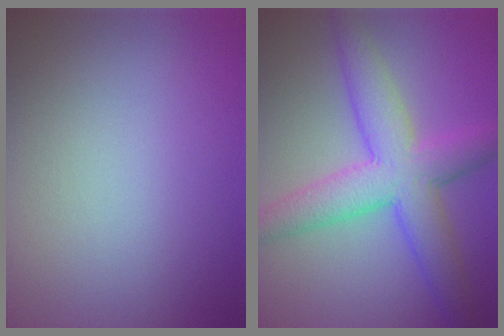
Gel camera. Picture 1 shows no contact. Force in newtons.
{"total": 7.1, "press": 7.1, "slide": 0.1}